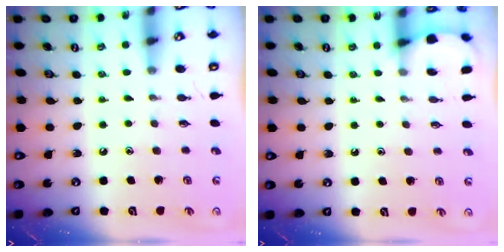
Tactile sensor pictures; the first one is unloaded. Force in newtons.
{"total": 3.0, "press": 3.0, "slide": 0.5}